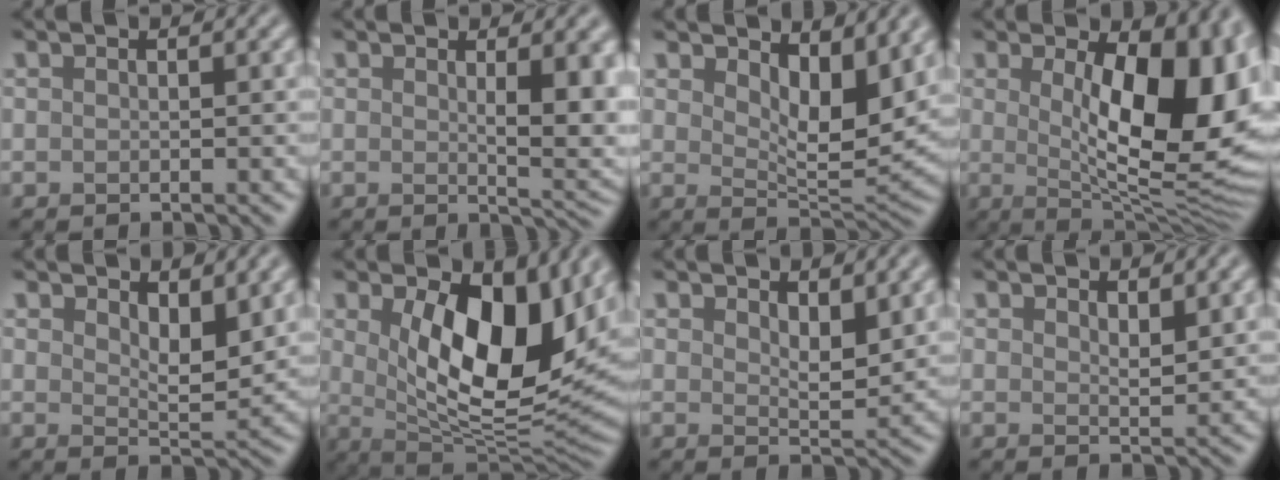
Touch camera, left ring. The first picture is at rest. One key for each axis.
{"total": 5.6, "fx": 1.1, "fy": 1.6, "fz": 5.2, "tx": -0.063, "ty": -0.009, "tz": 0.025}
{"total": 5.8, "fx": 2.9, "fy": 2.3, "fz": 4.4, "tx": -0.069, "ty": -0.016, "tz": 0.046}
{"total": 13.5, "fx": 1.6, "fy": 5.4, "fz": 12.3, "tx": -0.140, "ty": -0.005, "tz": 0.026}
{"total": 4.0, "fx": 2.1, "fy": 1.7, "fz": 3.0, "tx": -0.051, "ty": -0.009, "tz": 0.036}
{"total": 12.3, "fx": 2.6, "fy": 5.9, "fz": 10.4, "tx": -0.154, "ty": -0.018, "tz": 0.047}
{"total": 3.2, "fx": 1.7, "fy": 1.3, "fz": 2.3, "tx": -0.037, "ty": -0.007, "tz": 0.032}
{"total": 1.9, "fx": 1.3, "fy": 0.7, "fz": 1.3, "tx": -0.020, "ty": -0.006, "tz": 0.025}